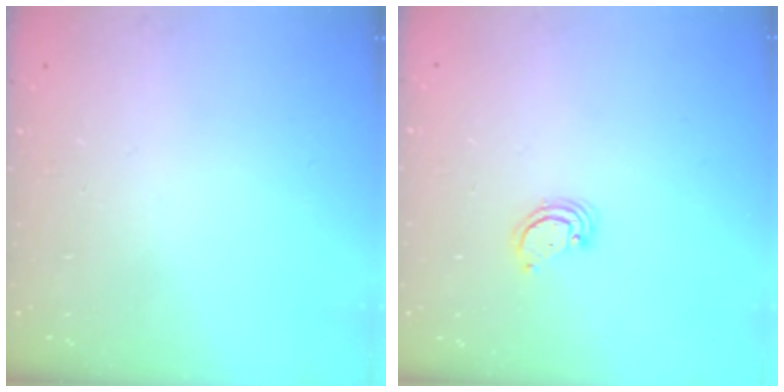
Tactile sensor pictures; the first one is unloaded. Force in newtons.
{"total": 2.6, "press": 2.6, "slide": 0.2}